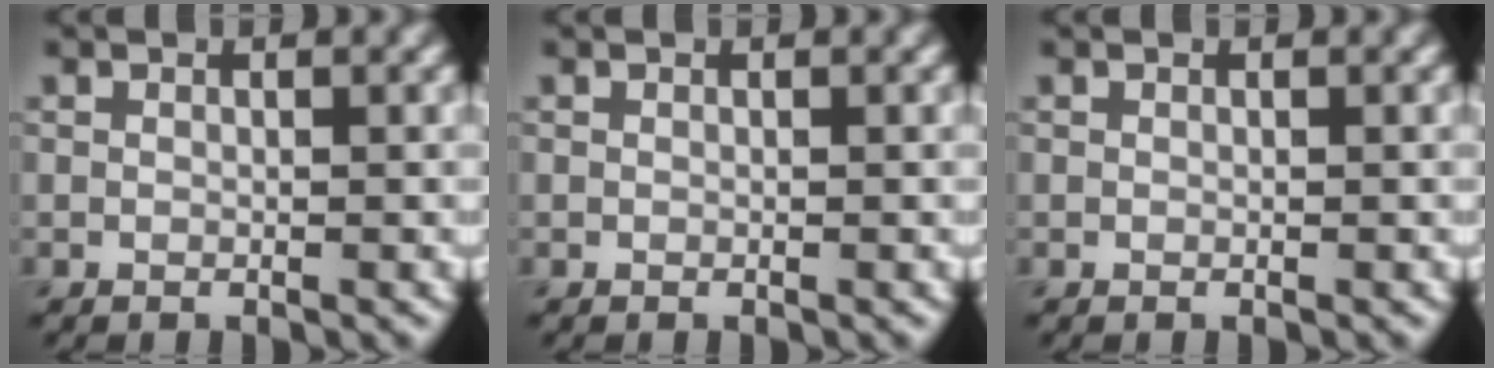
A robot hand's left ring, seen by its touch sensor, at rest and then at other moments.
{"total": 0.0}
{"total": 0.0}